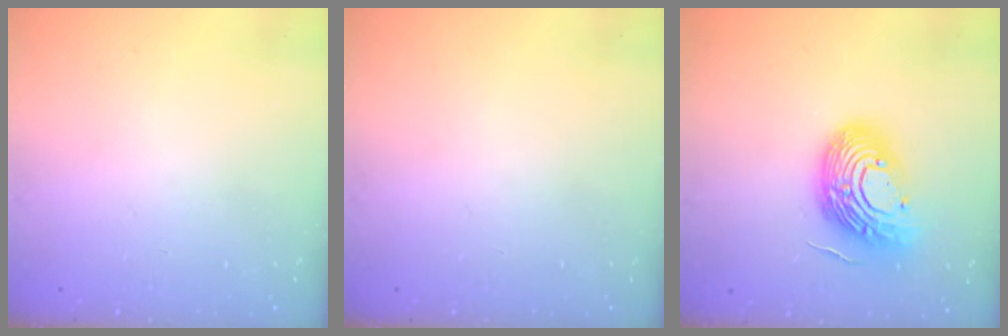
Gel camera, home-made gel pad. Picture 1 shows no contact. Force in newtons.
{"total": 0.0}
{"total": 17.4, "press": 17.3, "slide": 2.1}